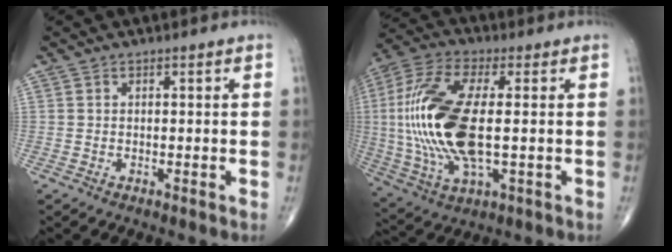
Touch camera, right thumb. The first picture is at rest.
{"total": 21.2, "force": [0.2, 8.5, 19.4], "torque": [-0.435, -0.003, 0.003]}